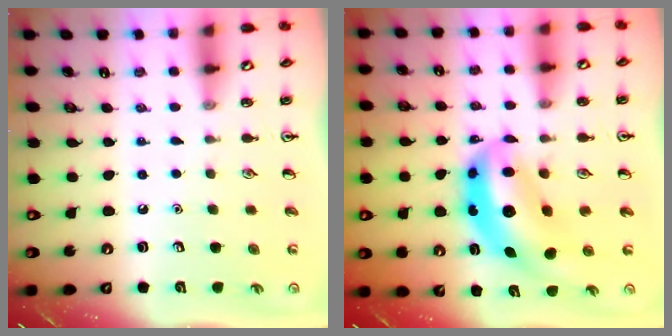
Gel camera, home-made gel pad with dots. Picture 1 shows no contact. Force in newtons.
{"total": 11.2, "press": 10.7, "slide": 3.2}